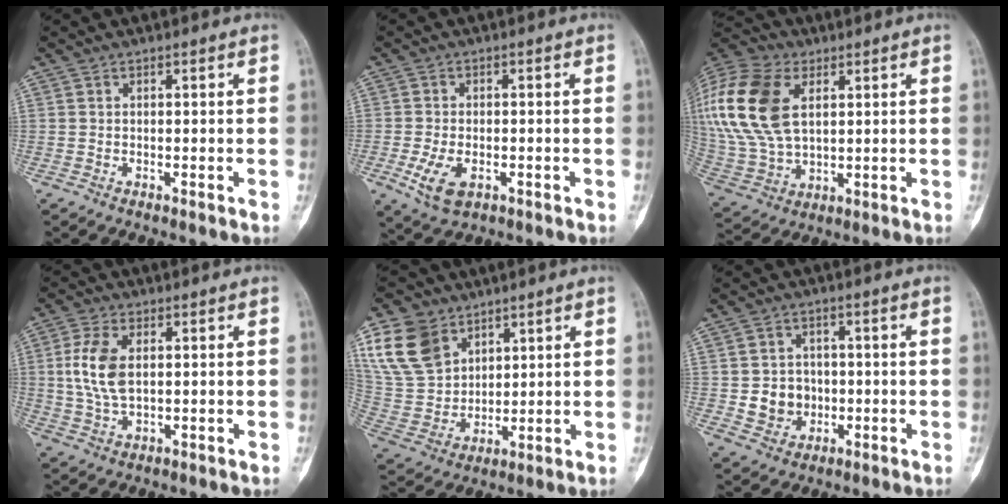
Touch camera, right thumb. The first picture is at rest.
{"total": 6.3, "force": [-2.0, 3.6, 4.7], "torque": [-0.092, -0.002, -0.031]}
{"total": 24.6, "force": [7.3, 15.9, 17.3], "torque": [-0.412, 0.016, 0.145]}
{"total": 8.4, "force": [1.1, 4.7, 6.8], "torque": [-0.150, 0.000, 0.025]}
{"total": 14.5, "force": [7.8, 10.4, 6.5], "torque": [-0.115, -0.021, 0.169]}
{"total": 6.6, "force": [-0.7, 6.0, 2.8], "torque": [-0.017, 0.008, -0.007]}